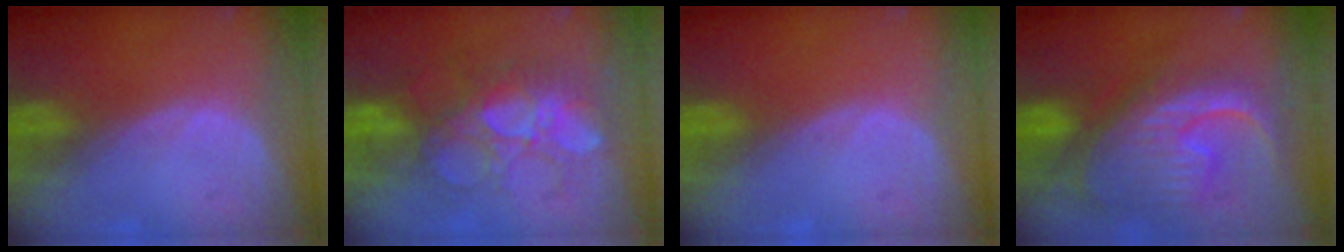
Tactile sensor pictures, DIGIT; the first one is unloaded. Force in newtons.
{"total": 8.8, "press": 8.6, "slide": 1.5}
{"total": 0.0}
{"total": 12.5, "press": 10.7, "slide": 6.5}